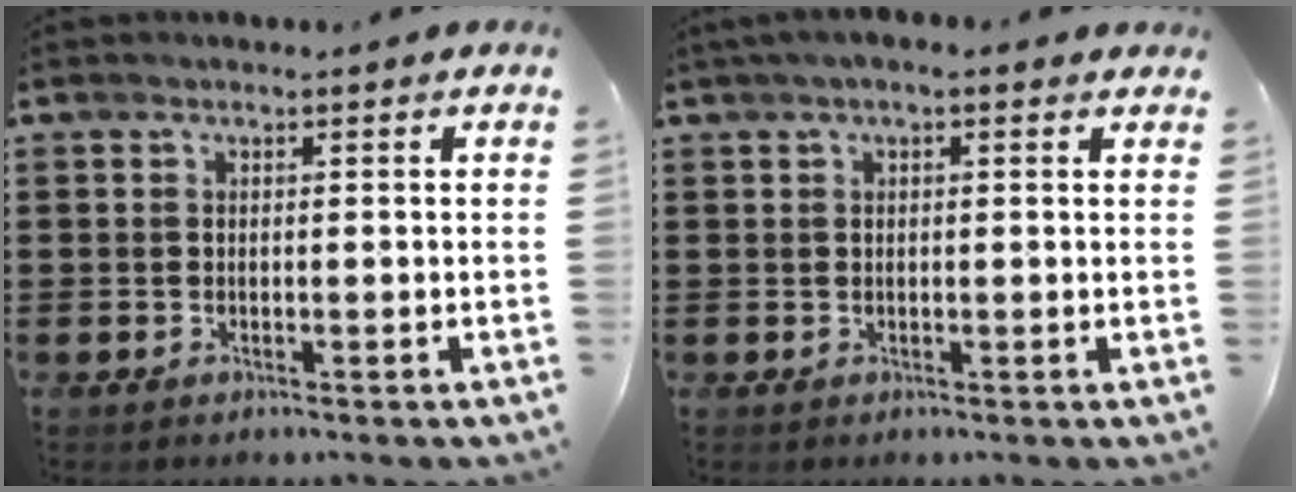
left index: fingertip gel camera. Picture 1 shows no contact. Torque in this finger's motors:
{"motor_torque": [2.14, 0.00, 0.54, 0.12]}